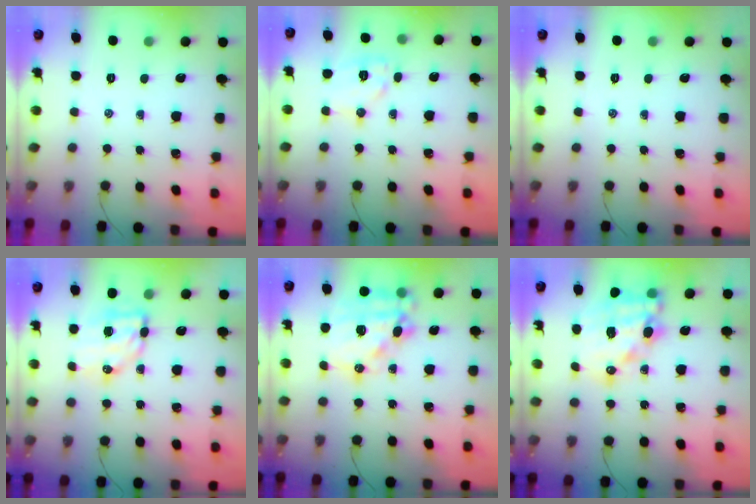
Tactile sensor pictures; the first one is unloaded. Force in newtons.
{"total": 8.9, "press": 8.9, "slide": 0.1}
{"total": 0.0}
{"total": 7.9, "press": 7.8, "slide": 1.4}
{"total": 18.7, "press": 18.3, "slide": 4.0}
{"total": 15.0, "press": 14.6, "slide": 3.2}